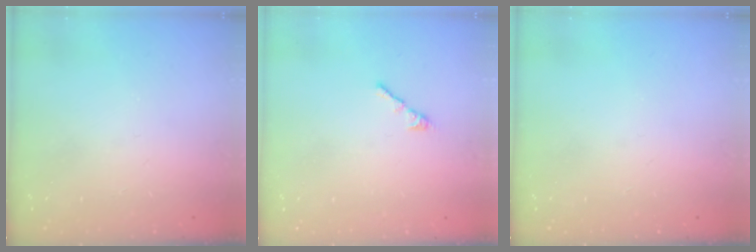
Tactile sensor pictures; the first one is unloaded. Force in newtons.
{"total": 0.6, "press": 0.4, "slide": 0.4}
{"total": 0.0}